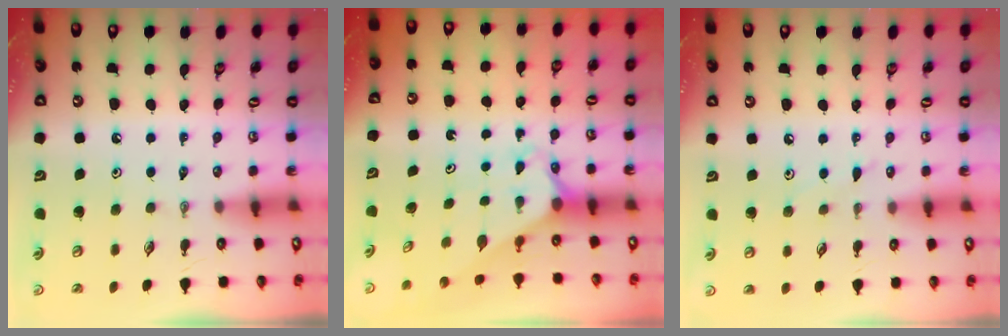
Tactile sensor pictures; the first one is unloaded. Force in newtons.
{"total": 2.2, "press": 2.2, "slide": 0.2}
{"total": 4.3, "press": 4.3, "slide": 0.5}